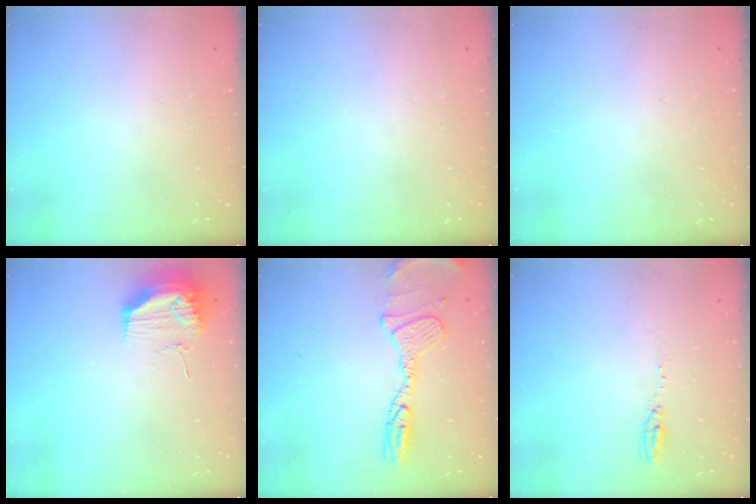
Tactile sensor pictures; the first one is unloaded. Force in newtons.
{"total": 0.0}
{"total": 0.0}
{"total": 19.9, "press": 14.6, "slide": 13.6}
{"total": 14.0, "press": 13.9, "slide": 1.7}
{"total": 6.4, "press": 6.2, "slide": 1.6}